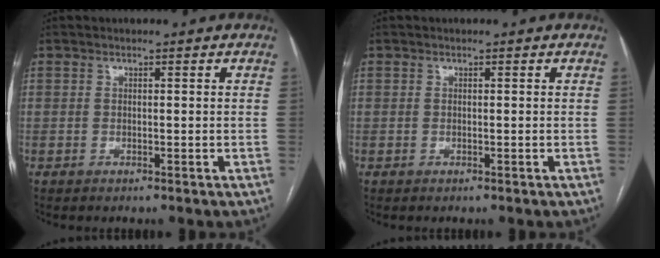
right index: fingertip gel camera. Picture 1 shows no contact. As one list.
[{"total": 0.0}]